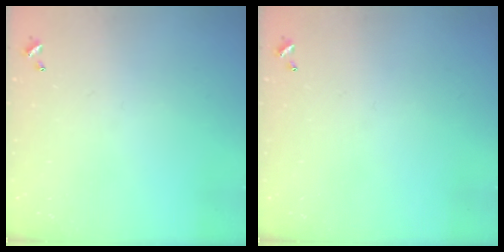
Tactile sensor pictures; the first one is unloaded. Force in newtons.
{"total": 0.0}